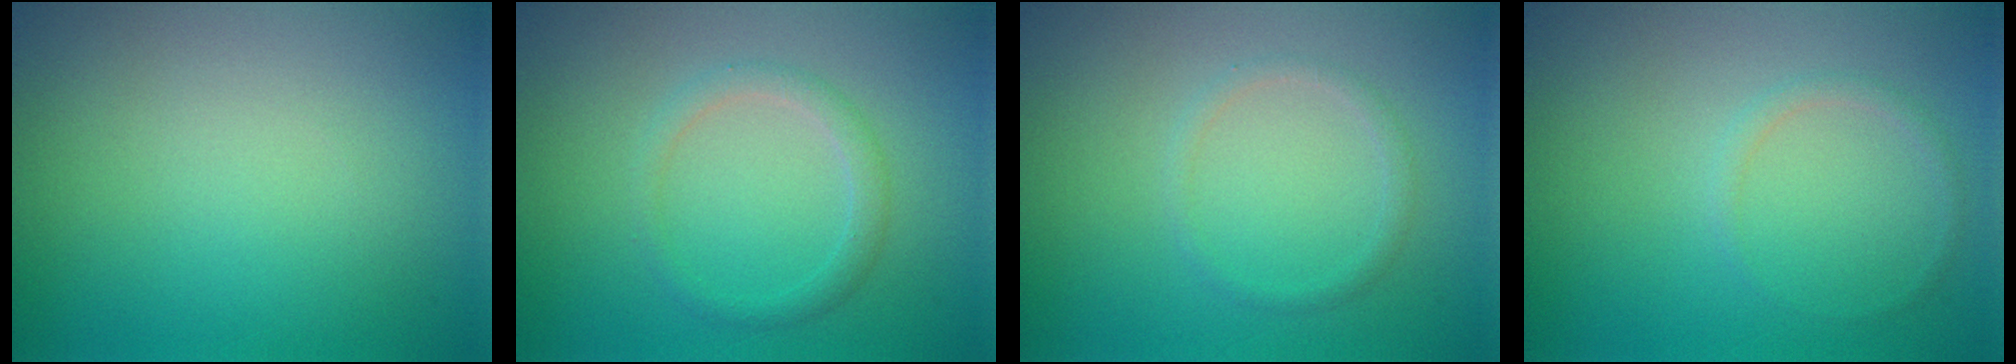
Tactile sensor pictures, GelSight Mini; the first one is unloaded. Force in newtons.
{"total": 1.7, "press": 1.7, "slide": 0.0}
{"total": 1.0, "press": 1.0, "slide": 0.1}
{"total": 0.8, "press": 0.8, "slide": 0.0}